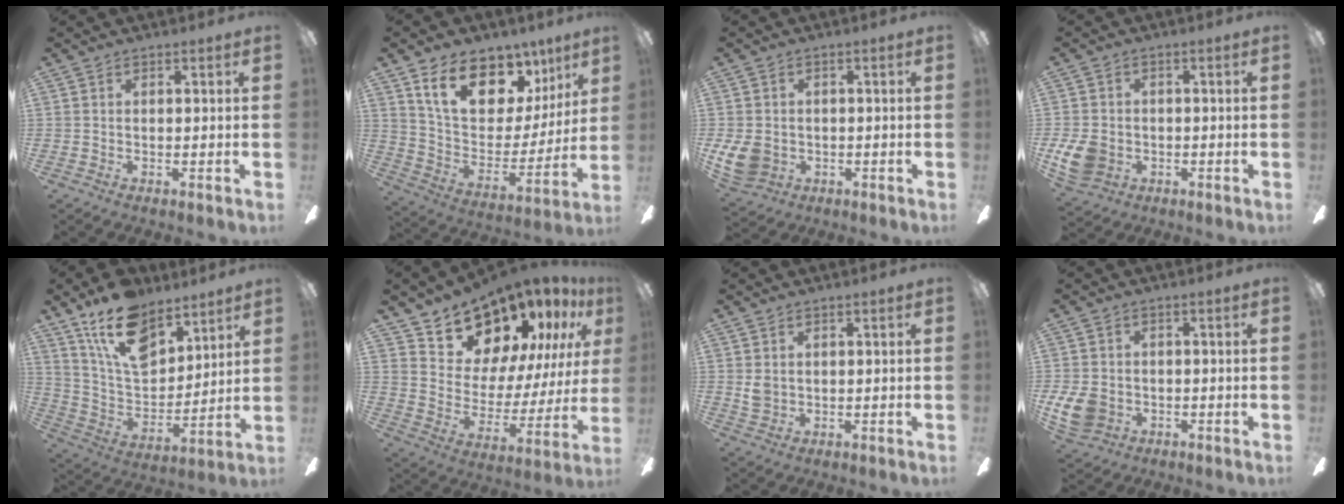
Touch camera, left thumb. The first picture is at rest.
{"total": 18.4, "force": [12.2, 10.4, 9.2], "torque": [-0.159, -0.074, 0.220]}
{"total": 7.3, "force": [-1.0, 6.2, 3.7], "torque": [-0.082, 0.002, -0.018]}
{"total": 8.1, "force": [-1.9, 6.6, 4.3], "torque": [-0.102, 0.012, -0.035]}
{"total": 17.4, "force": [11.6, 9.4, 8.9], "torque": [-0.160, -0.056, 0.214]}
{"total": 18.4, "force": [15.8, 8.4, 4.4], "torque": [-0.090, -0.131, 0.297]}
{"total": 3.0, "force": [1.1, 2.4, 1.3], "torque": [-0.019, 0.001, 0.020]}
{"total": 8.0, "force": [-1.6, 6.6, 4.1], "torque": [-0.100, 0.008, -0.030]}